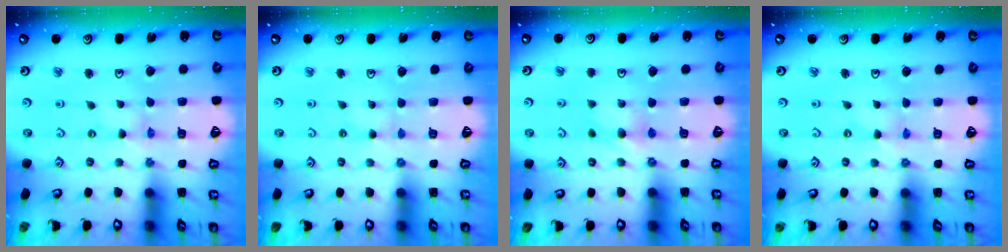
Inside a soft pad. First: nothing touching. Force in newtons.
{"total": 1.2, "press": 1.2, "slide": 0.2}
{"total": 6.0, "press": 5.9, "slide": 1.0}
{"total": 0.0}